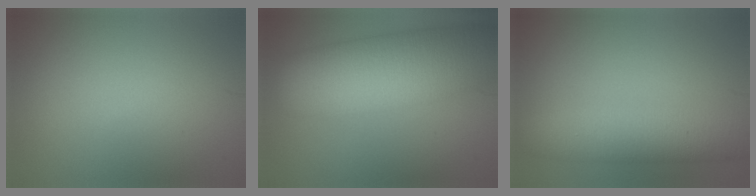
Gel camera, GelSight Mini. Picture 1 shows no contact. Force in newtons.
{"total": 12.1, "press": 12.1, "slide": 0.7}
{"total": 5.6, "press": 5.6, "slide": 0.1}